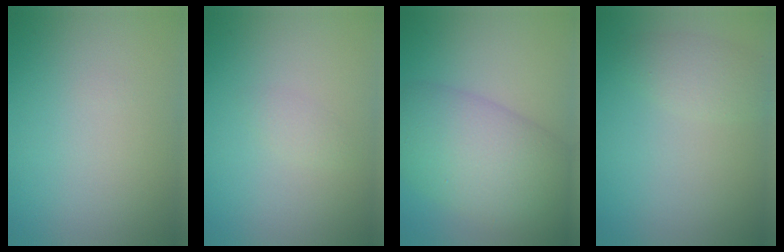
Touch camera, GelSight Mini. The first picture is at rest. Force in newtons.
{"total": 0.9, "press": 0.9, "slide": 0.0}
{"total": 8.4, "press": 8.4, "slide": 0.2}
{"total": 2.1, "press": 2.1, "slide": 0.2}